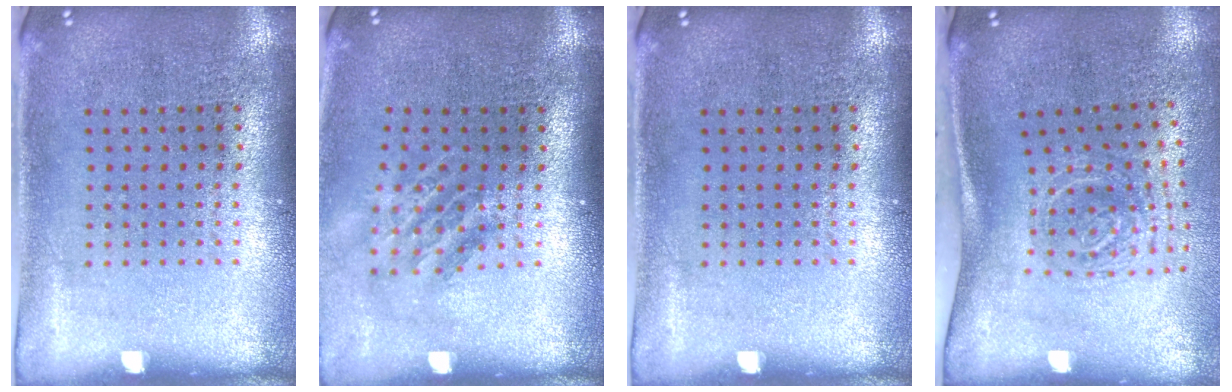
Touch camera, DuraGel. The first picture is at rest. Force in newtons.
{"total": 1.6, "press": 1.1, "slide": 1.1}
{"total": 0.0}
{"total": 1.9, "press": 1.3, "slide": 1.4}